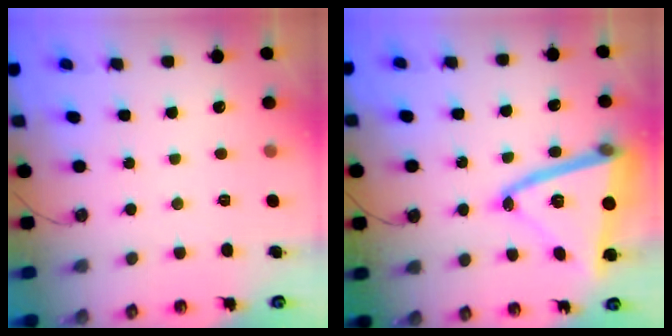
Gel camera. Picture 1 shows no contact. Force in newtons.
{"total": 18.7, "press": 18.5, "slide": 2.8}